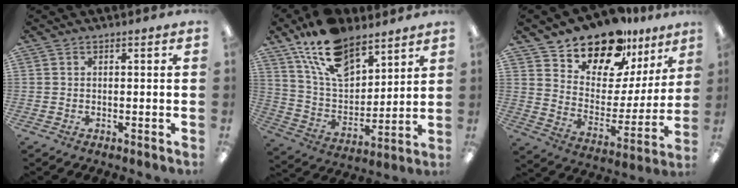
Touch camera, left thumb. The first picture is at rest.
{"total": 17.4, "force": [12.1, 8.9, 8.9], "torque": [-0.167, -0.058, 0.222]}
{"total": 17.7, "force": [14.6, 7.9, 6.1], "torque": [-0.119, -0.111, 0.263]}